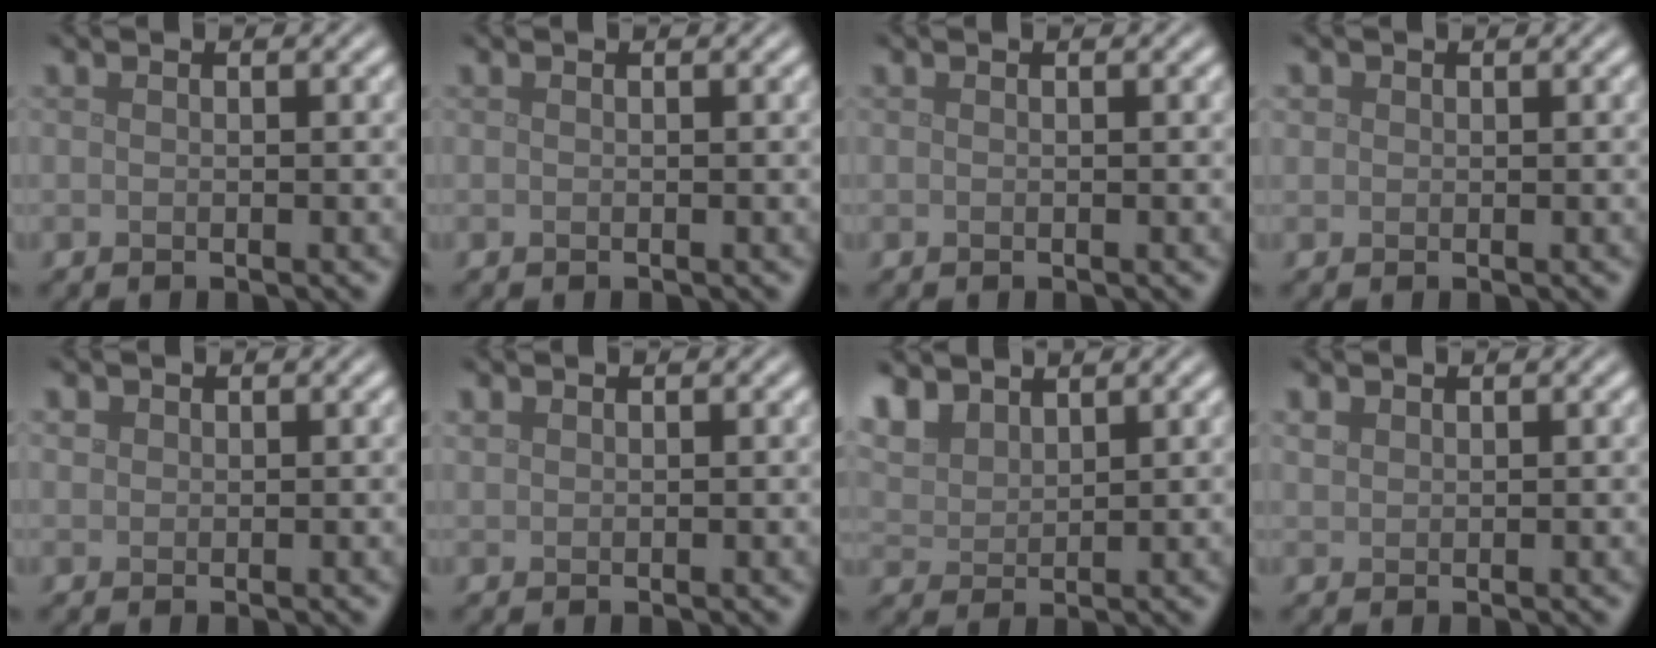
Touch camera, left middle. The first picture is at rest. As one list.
[{"total": 0.0}, {"total": 0.0}, {"total": 0.7, "force": [0.2, 0.7, 0.1], "torque": [0.005, -0.001, 0.002]}, {"total": 0.8, "force": [0.3, 0.7, 0.1], "torque": [0.000, 0.000, 0.004]}, {"total": 0.6, "force": [0.4, 0.4, 0.1], "torque": [-0.001, 0.000, 0.010]}, {"total": 4.3, "force": [3.2, 2.2, 1.8], "torque": [-0.053, 0.008, 0.068]}, {"total": 1.0, "force": [0.6, 0.7, 0.2], "torque": [-0.005, 0.000, 0.013]}]